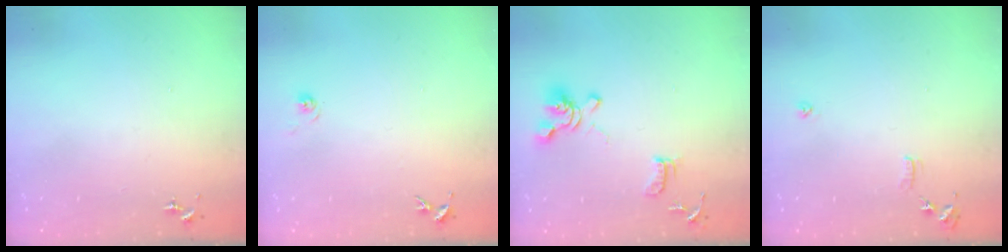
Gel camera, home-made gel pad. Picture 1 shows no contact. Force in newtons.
{"total": 5.8, "press": 5.8, "slide": 0.5}
{"total": 13.0, "press": 12.9, "slide": 1.6}
{"total": 7.4, "press": 7.4, "slide": 0.7}